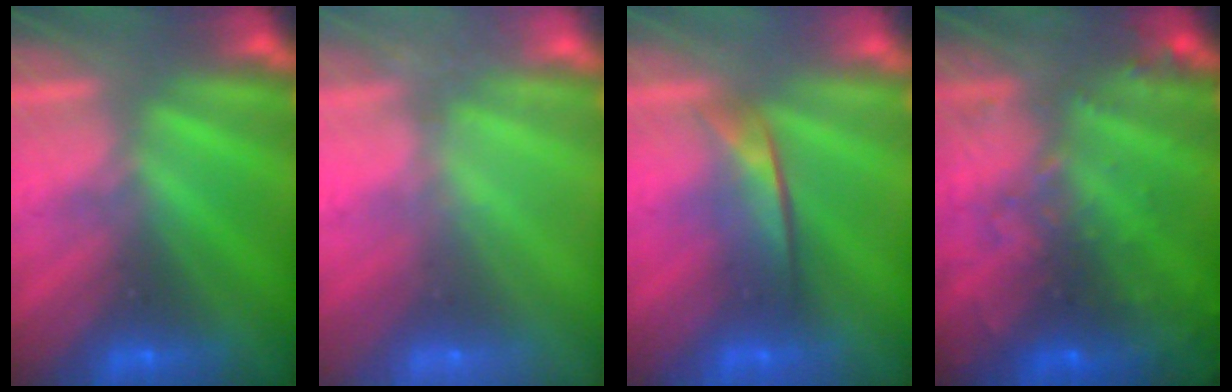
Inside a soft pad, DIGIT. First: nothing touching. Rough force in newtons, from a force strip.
{"total": 2.4}
{"total": 2.1}
{"total": 7.1}